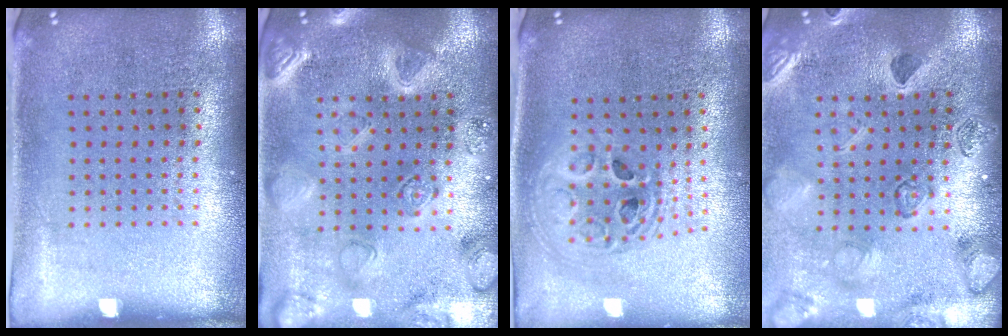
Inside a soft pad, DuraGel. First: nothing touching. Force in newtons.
{"total": 3.0, "press": 2.9, "slide": 0.8}
{"total": 1.9, "press": 1.6, "slide": 1.1}
{"total": 2.4, "press": 2.4, "slide": 0.3}